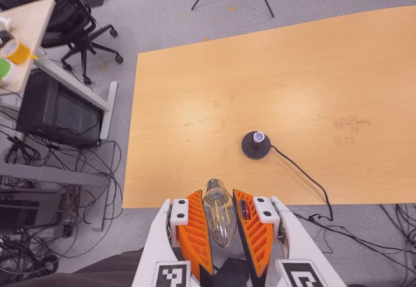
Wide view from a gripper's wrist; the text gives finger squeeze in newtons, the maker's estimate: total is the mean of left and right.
{"total": 14.8, "left": 16.9, "right": 12.8}